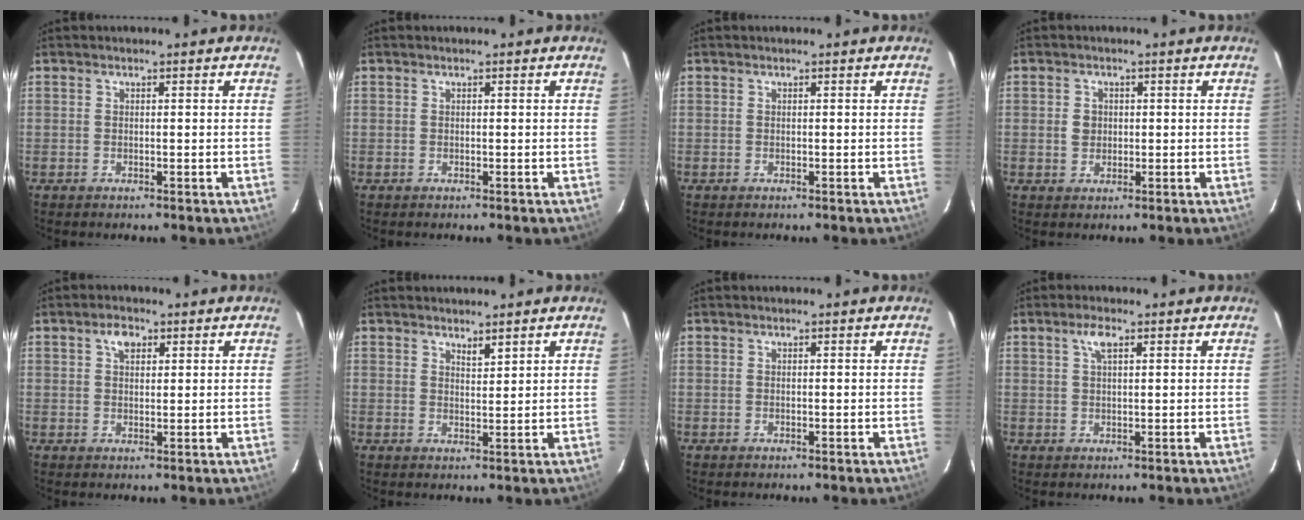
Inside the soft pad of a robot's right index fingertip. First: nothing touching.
{"total": 0.0}
{"total": 0.0}
{"total": 2.5, "force": [0.1, 2.3, 0.9], "torque": [-0.015, 0.006, 0.001]}
{"total": 3.0, "force": [1.4, 1.9, 1.8], "torque": [-0.029, 0.010, 0.024]}
{"total": 1.8, "force": [1.6, 0.3, 0.8], "torque": [-0.011, 0.000, 0.027]}
{"total": 0.0}
{"total": 2.7, "force": [1.3, 0.9, 2.1], "torque": [-0.043, 0.007, 0.025]}